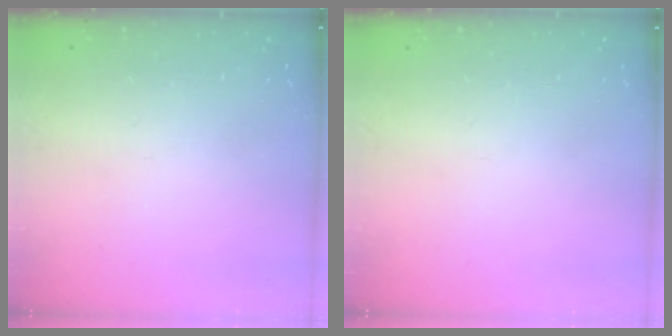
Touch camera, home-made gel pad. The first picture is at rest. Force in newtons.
{"total": 0.0}